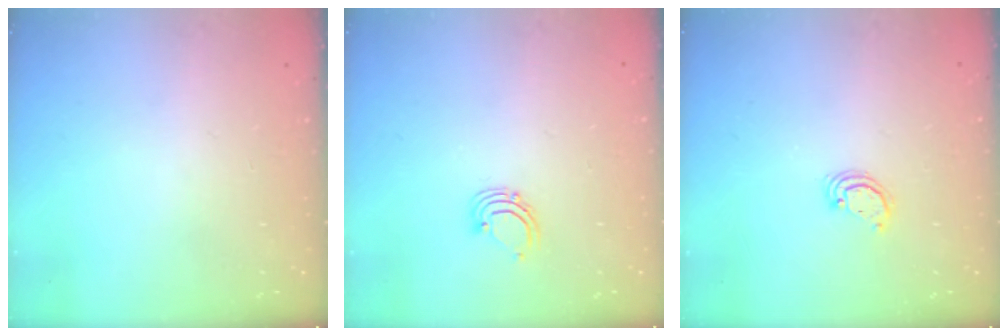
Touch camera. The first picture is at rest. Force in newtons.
{"total": 2.9, "press": 2.9, "slide": 0.2}
{"total": 2.5, "press": 2.5, "slide": 0.2}